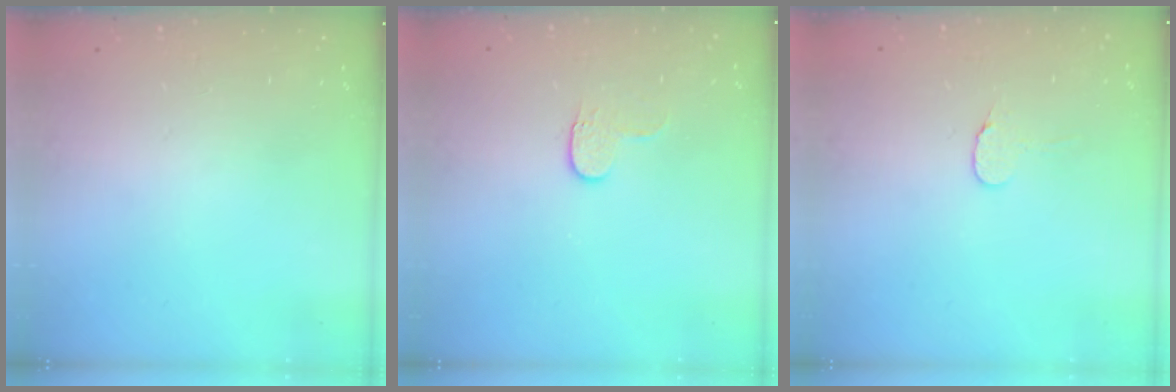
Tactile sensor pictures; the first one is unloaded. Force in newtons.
{"total": 3.9, "press": 3.9, "slide": 0.5}
{"total": 4.5, "press": 4.5, "slide": 0.4}